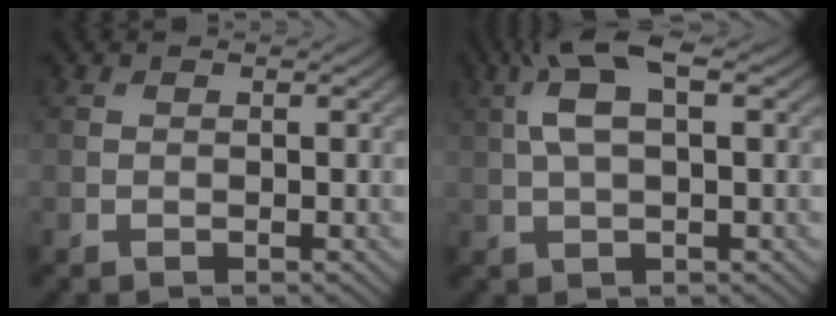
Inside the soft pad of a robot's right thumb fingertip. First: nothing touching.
{"total": 6.9, "force": [2.0, 2.5, 6.1], "torque": [-0.135, 0.018, 0.034]}